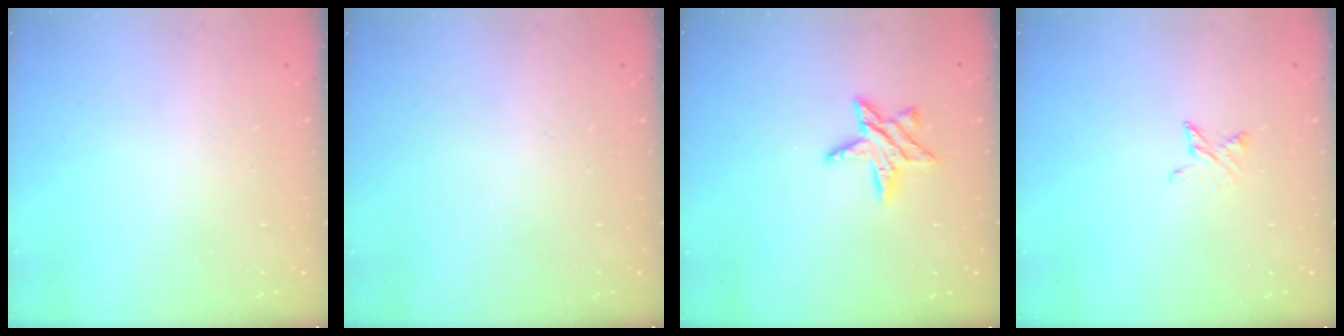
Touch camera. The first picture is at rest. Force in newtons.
{"total": 0.0}
{"total": 8.8, "press": 8.8, "slide": 0.5}
{"total": 3.9, "press": 3.9, "slide": 0.4}